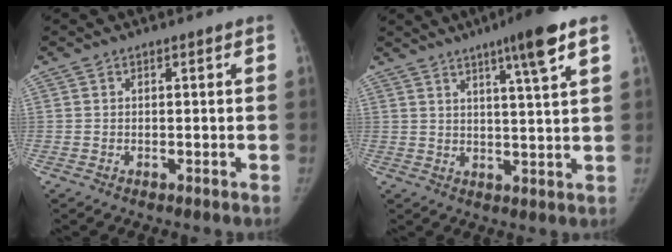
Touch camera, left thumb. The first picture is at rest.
{"total": 9.1, "force": [5.2, 0.1, 7.5], "torque": [-0.112, -0.021, 0.077]}